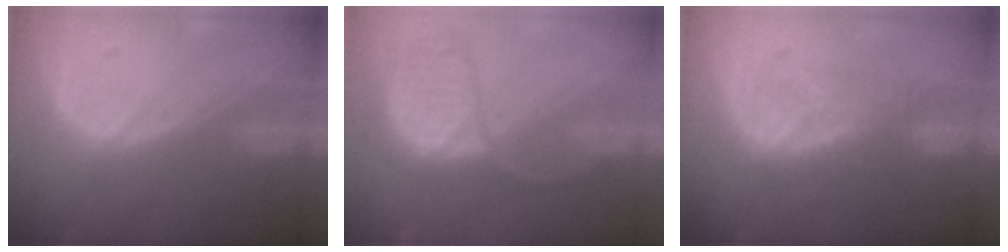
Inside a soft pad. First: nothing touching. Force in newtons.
{"total": 9.1, "press": 8.7, "slide": 2.9}
{"total": 6.2, "press": 6.0, "slide": 1.5}